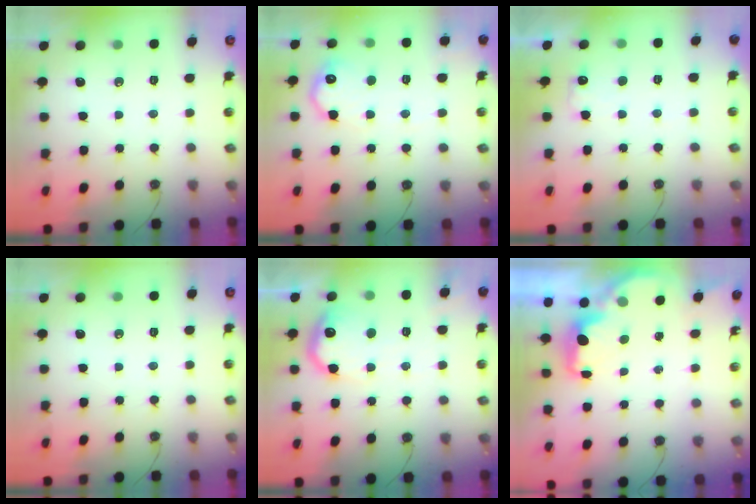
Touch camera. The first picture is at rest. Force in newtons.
{"total": 10.8, "press": 10.8, "slide": 0.4}
{"total": 7.1, "press": 7.1, "slide": 0.8}
{"total": 0.0}
{"total": 14.2, "press": 14.2, "slide": 0.8}
{"total": 1.9, "press": 1.9, "slide": 0.5}